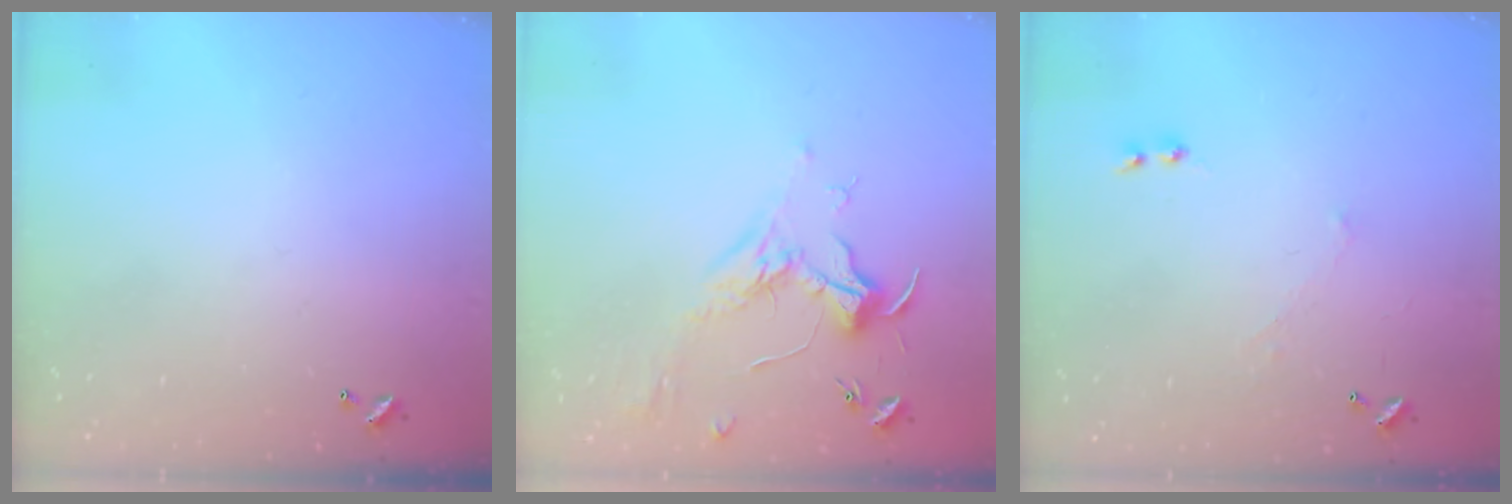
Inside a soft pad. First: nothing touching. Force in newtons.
{"total": 1.8, "press": 1.7, "slide": 0.6}
{"total": 0.9, "press": 0.3, "slide": 0.8}